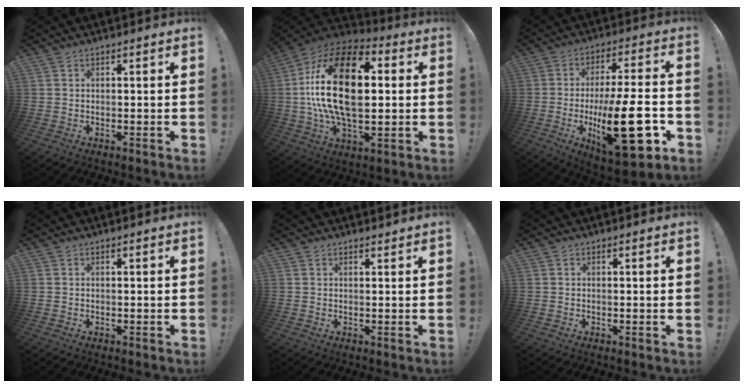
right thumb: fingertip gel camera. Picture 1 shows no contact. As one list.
[{"total": 28.2, "force": [1.9, 15.1, 23.7], "torque": [-0.442, -0.001, 0.022]}, {"total": 26.2, "force": [-6.1, 8.4, 24.1], "torque": [-0.388, 0.015, -0.091]}, {"total": 0.0}, {"total": 0.9, "force": [0.9, 0.3, 0.0], "torque": [0.017, -0.008, 0.014]}, {"total": 0.6, "force": [0.1, -0.3, 0.5], "torque": [-0.001, -0.004, 0.000]}]